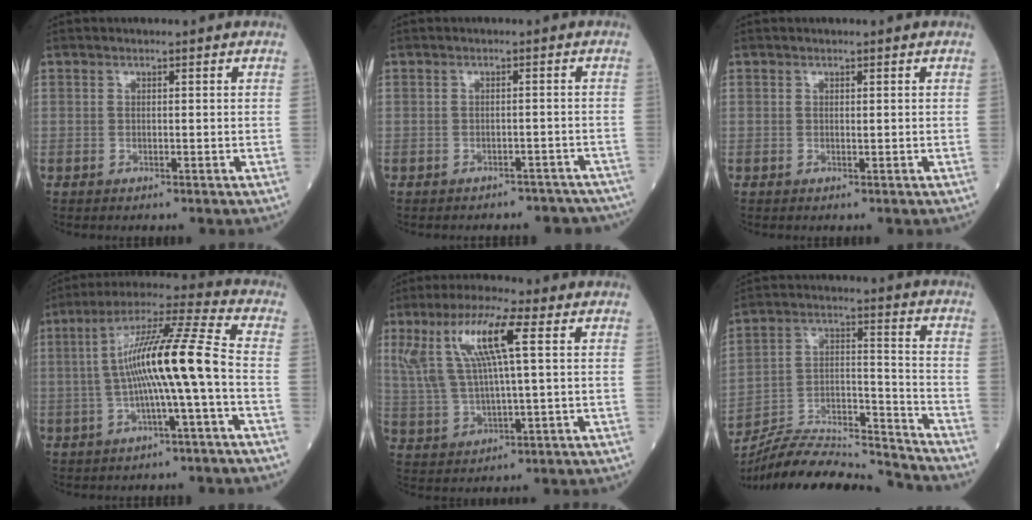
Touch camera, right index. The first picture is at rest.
{"total": 8.4, "force": [-7.6, 3.4, 1.2], "torque": [-0.004, 0.004, -0.074]}
{"total": 0.0}
{"total": 13.1, "force": [-1.2, -0.6, 13.1], "torque": [-0.234, 0.025, -0.028]}
{"total": 12.6, "force": [4.3, 1.6, 11.8], "torque": [-0.261, 0.021, 0.082]}
{"total": 21.3, "force": [-20.3, 0.8, 6.2], "torque": [-0.120, 0.025, -0.341]}